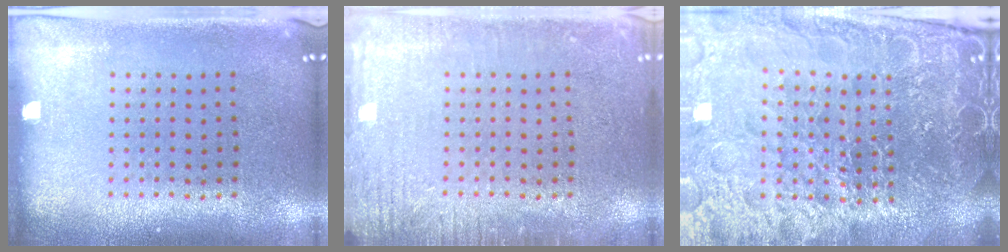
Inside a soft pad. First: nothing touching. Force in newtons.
{"total": 2.8, "press": 2.8, "slide": 0.4}
{"total": 6.7, "press": 6.0, "slide": 3.1}